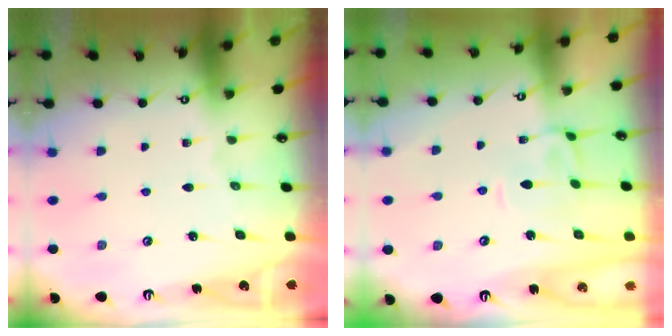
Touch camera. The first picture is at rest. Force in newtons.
{"total": 1.7, "press": 1.5, "slide": 0.8}